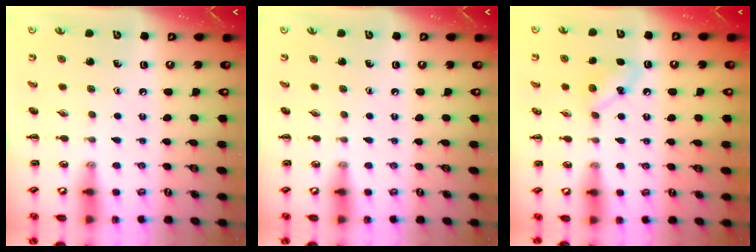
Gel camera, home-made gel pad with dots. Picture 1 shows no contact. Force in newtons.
{"total": 0.0}
{"total": 5.6, "press": 5.4, "slide": 1.6}